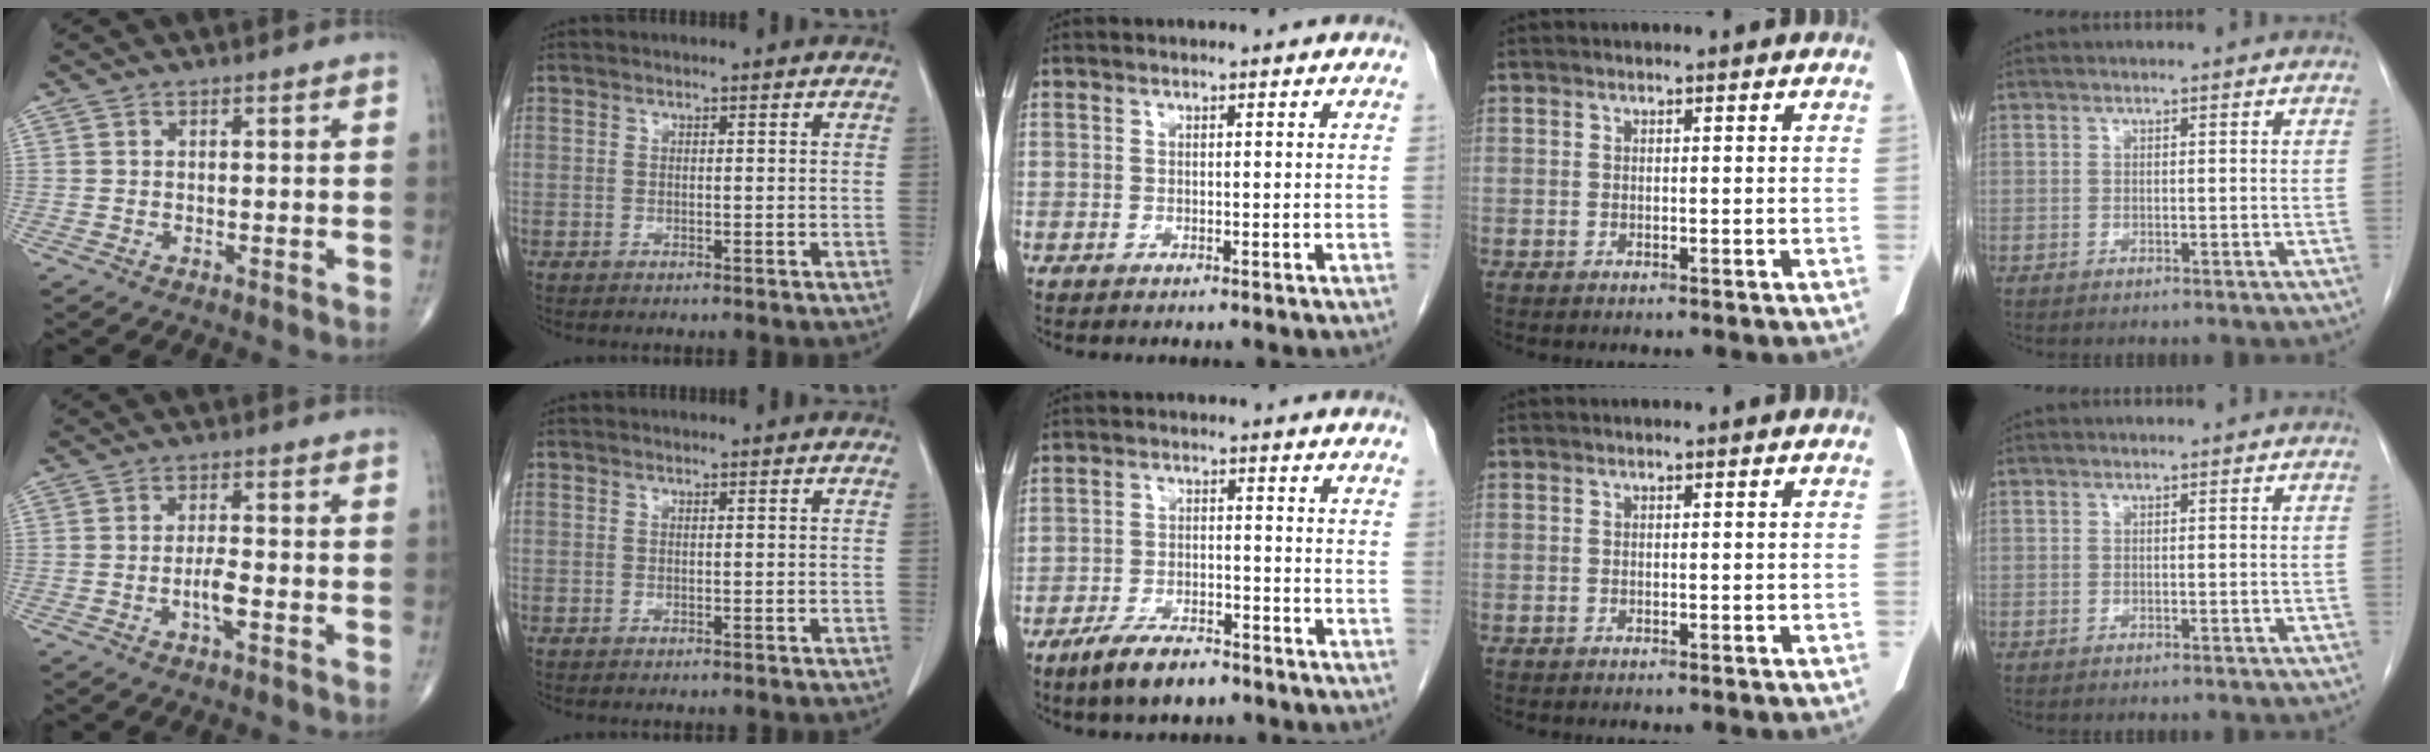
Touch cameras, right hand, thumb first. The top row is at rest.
{"thumb": {"total": 3.5, "force": [-1.4, 0.9, 3.1], "torque": [-0.057, 0.005, -0.027]}, "middle": {"total": 6.6, "force": [-5.0, 2.0, 3.9], "torque": [-0.078, -0.007, -0.085]}}